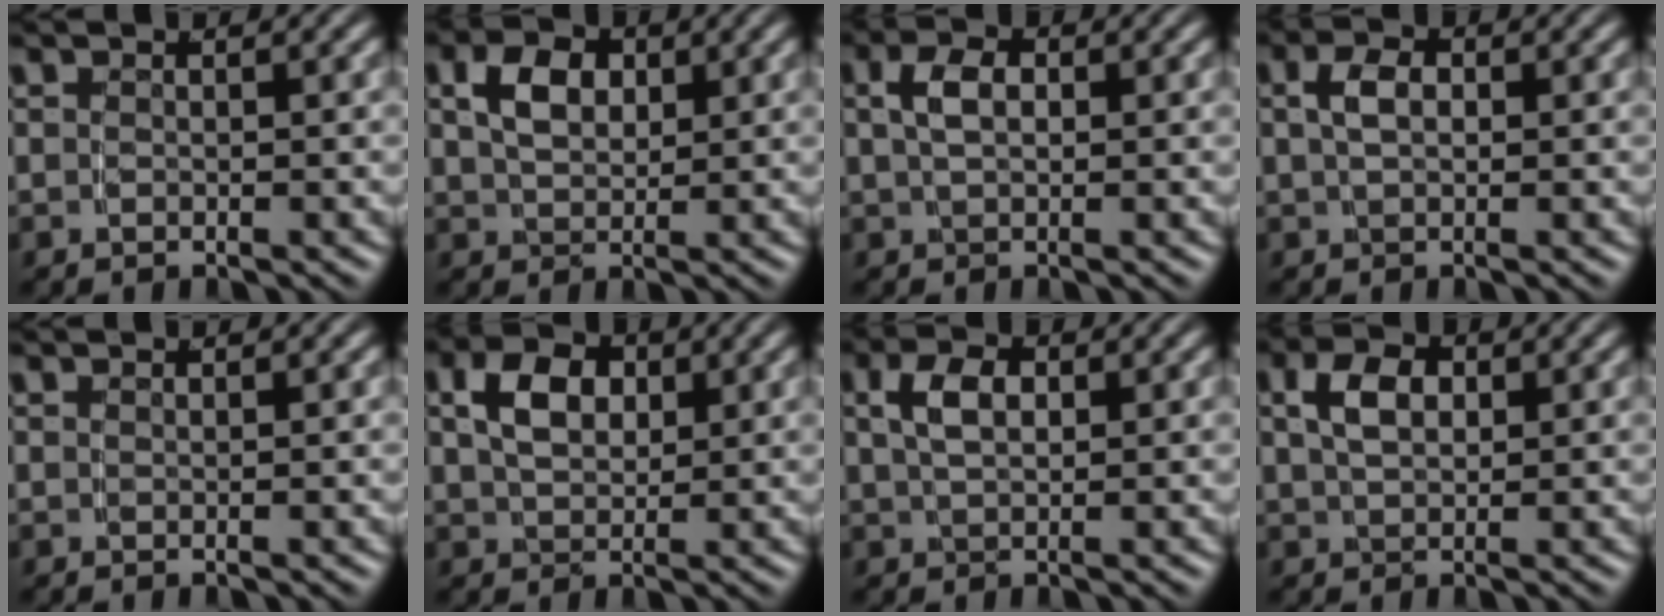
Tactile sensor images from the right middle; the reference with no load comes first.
{"total": 4.0, "force": [1.8, 2.4, 2.6], "torque": [-0.037, 0.001, 0.034]}
{"total": 3.1, "force": [0.8, 1.8, 2.4], "torque": [-0.041, 0.005, 0.013]}
{"total": 2.8, "force": [0.7, 1.7, 2.2], "torque": [-0.036, 0.004, 0.010]}
{"total": 0.0}
{"total": 4.6, "force": [1.8, 2.8, 3.1], "torque": [-0.046, 0.001, 0.035]}
{"total": 3.8, "force": [1.3, 2.1, 2.8], "torque": [-0.048, 0.005, 0.024]}
{"total": 4.0, "force": [1.5, 2.4, 2.9], "torque": [-0.045, 0.003, 0.029]}